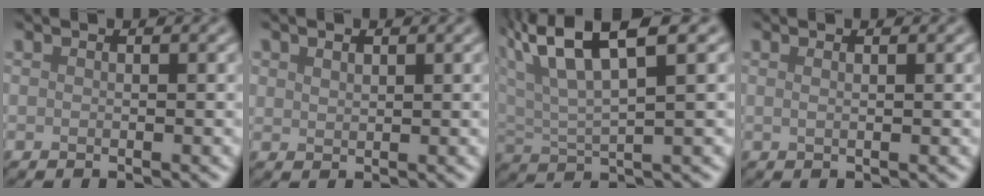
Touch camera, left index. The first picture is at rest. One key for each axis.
{"total": 1.3, "fx": 0.9, "fy": 0.8, "fz": 0.4, "tx": -0.009, "ty": -0.001, "tz": 0.018}
{"total": 7.7, "fx": 4.4, "fy": 2.1, "fz": 5.9, "tx": -0.111, "ty": 0.019, "tz": 0.078}
{"total": 1.7, "fx": 0.9, "fy": 0.8, "fz": 1.3, "tx": -0.004, "ty": -0.003, "tz": -0.005}